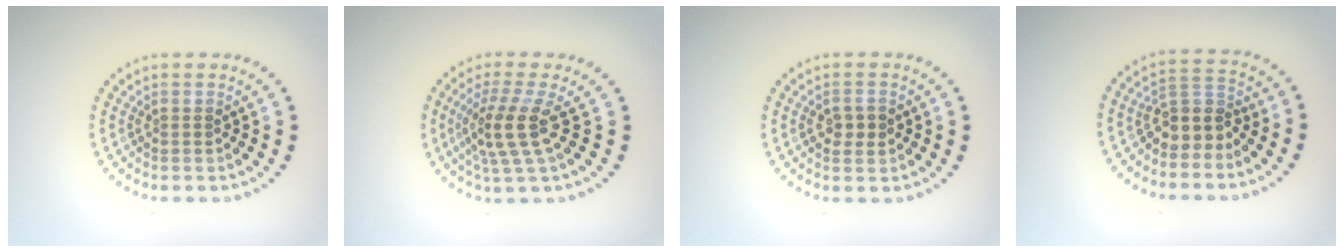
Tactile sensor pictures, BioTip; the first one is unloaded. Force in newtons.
{"total": 3.8, "press": 3.0, "slide": 2.3}
{"total": 2.0, "press": 2.0, "slide": 0.0}
{"total": 3.1, "press": 2.5, "slide": 1.9}